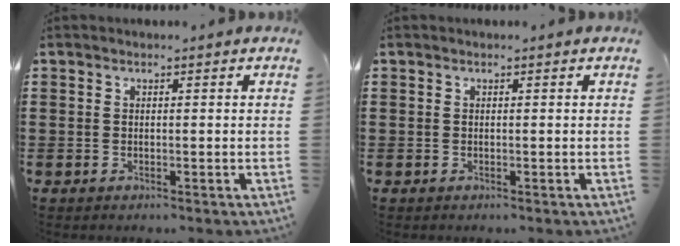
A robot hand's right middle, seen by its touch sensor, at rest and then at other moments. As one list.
[{"total": 0.0}]